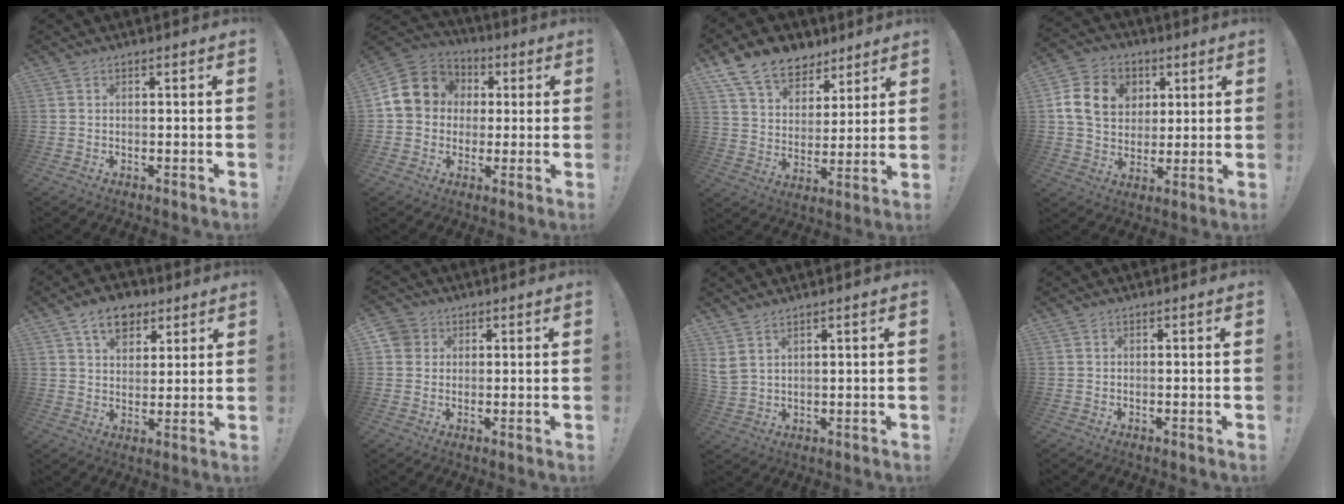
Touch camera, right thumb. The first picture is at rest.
{"total": 14.7, "force": [2.5, 12.9, 6.5], "torque": [-0.108, 0.006, 0.060]}
{"total": 14.3, "force": [10.0, 8.8, 5.0], "torque": [-0.088, -0.066, 0.192]}
{"total": 15.3, "force": [4.0, 12.2, 8.3], "torque": [-0.134, -0.002, 0.085]}
{"total": 10.3, "force": [5.9, 7.0, 4.8], "torque": [-0.073, -0.021, 0.113]}
{"total": 4.4, "force": [1.5, 4.0, 0.9], "torque": [-0.014, 0.000, 0.028]}
{"total": 4.0, "force": [2.9, 1.9, 2.1], "torque": [-0.049, -0.009, 0.060]}
{"total": 0.0}